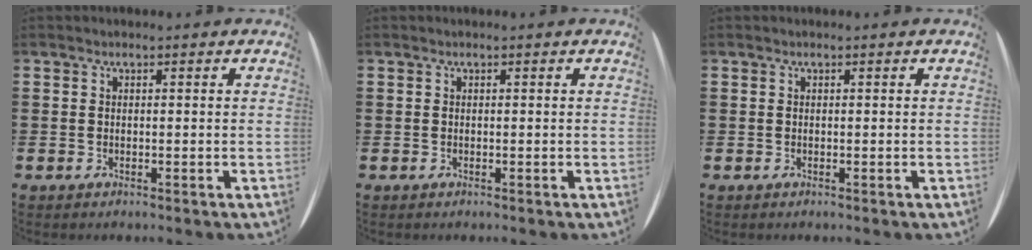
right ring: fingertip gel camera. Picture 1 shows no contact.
{"total": 0.0}
{"total": 0.0}